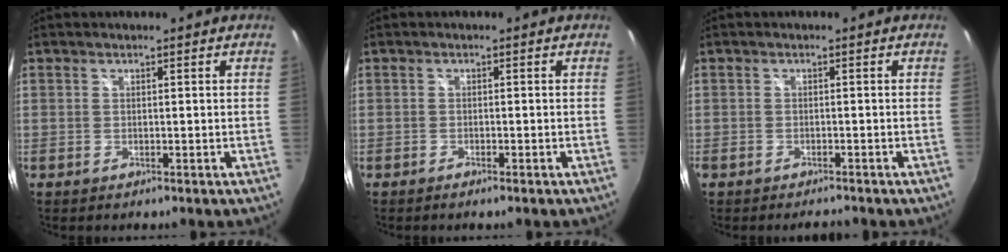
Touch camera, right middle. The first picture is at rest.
{"total": 1.1, "force": [-0.9, 0.1, 0.5], "torque": [-0.013, -0.002, -0.017]}
{"total": 2.5, "force": [-2.3, 0.8, 0.8], "torque": [-0.020, -0.008, -0.036]}